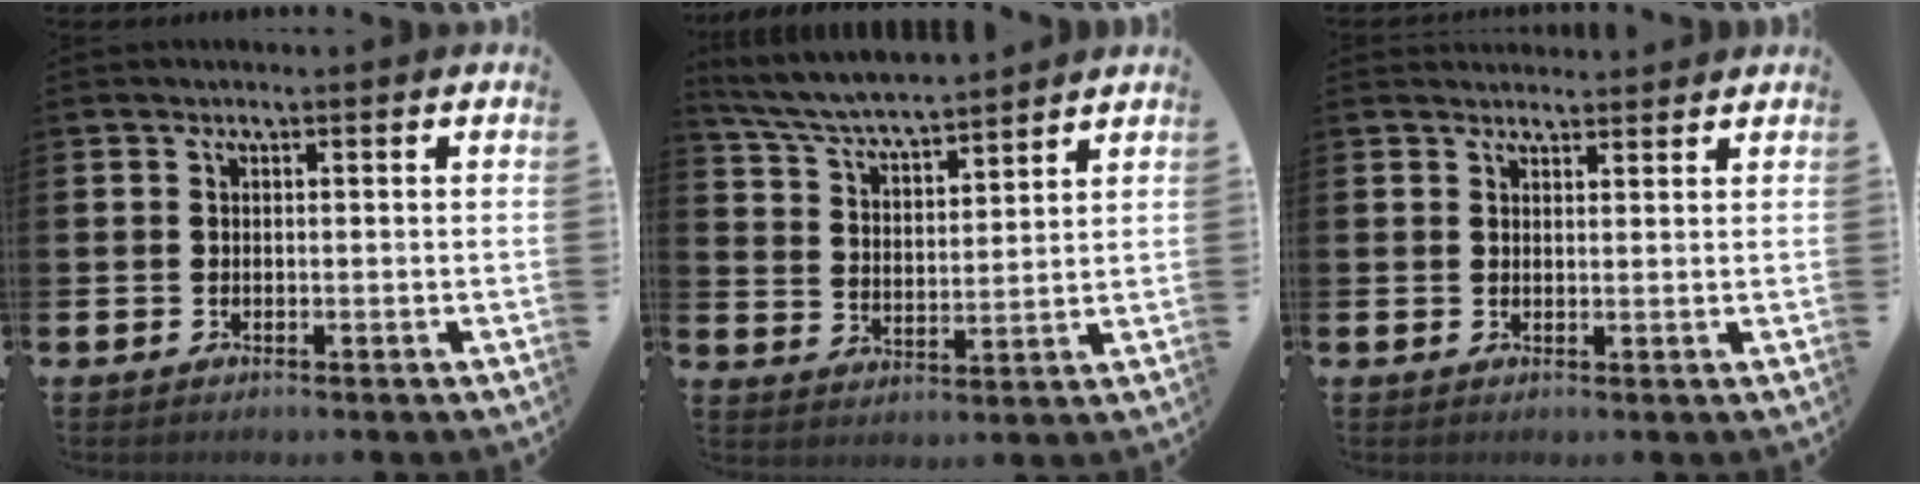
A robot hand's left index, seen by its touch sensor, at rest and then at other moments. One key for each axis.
{"total": 6.2, "fx": 6.0, "fy": 0.5, "fz": 1.5, "tx": -0.054, "ty": -0.040, "tz": 0.103}
{"total": 2.1, "fx": 2.0, "fy": 0.5, "fz": -0.2, "tx": 0.012, "ty": -0.012, "tz": 0.035}